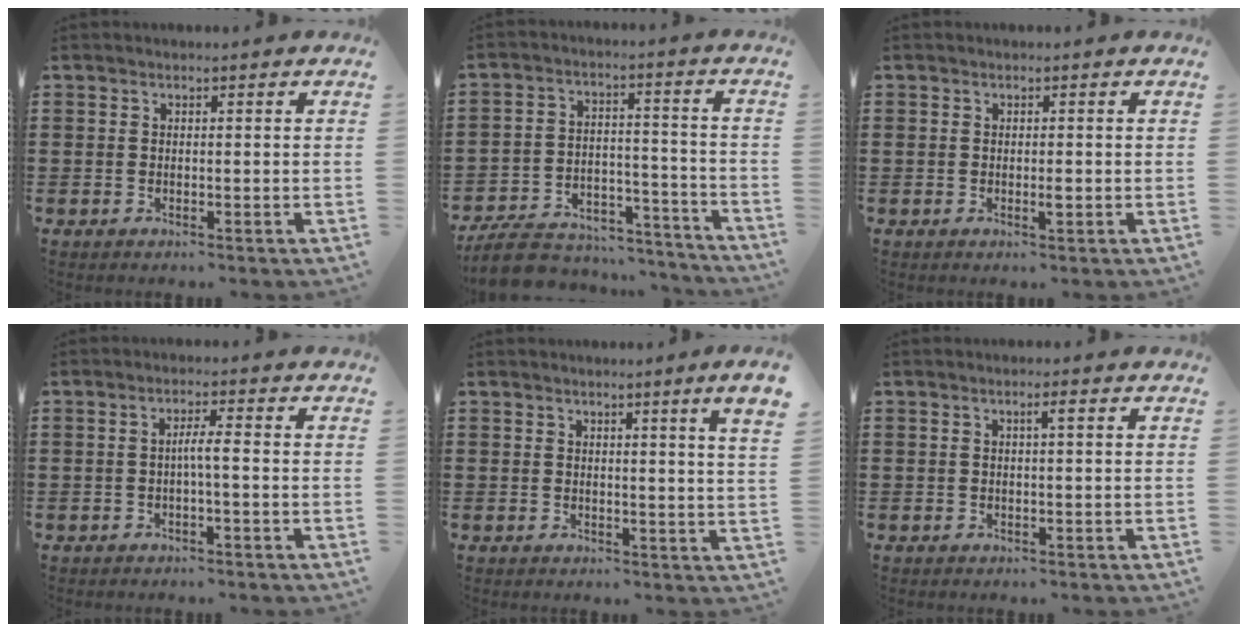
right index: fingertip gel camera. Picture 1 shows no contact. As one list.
[{"total": 8.6, "force": [-7.8, 2.4, 2.5], "torque": [-0.047, 0.022, -0.151]}, {"total": 1.2, "force": [-0.3, 0.3, 1.2], "torque": [-0.021, -0.001, -0.005]}, {"total": 2.5, "force": [-0.5, 0.0, 2.5], "torque": [-0.045, 0.000, -0.011]}, {"total": 2.7, "force": [1.7, -1.0, 1.8], "torque": [-0.035, -0.007, 0.030]}, {"total": 1.4, "force": [0.3, 0.0, 1.3], "torque": [-0.023, 0.001, 0.004]}]